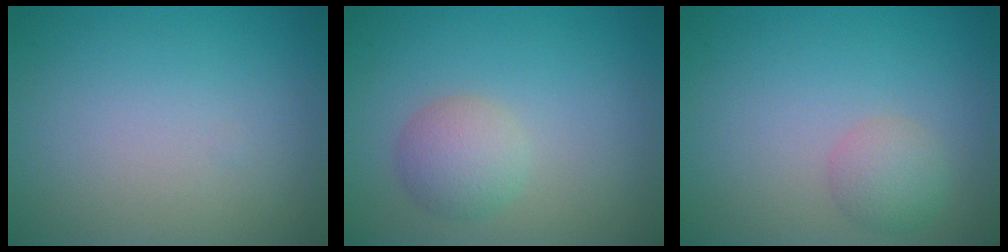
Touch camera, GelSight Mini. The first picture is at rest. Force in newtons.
{"total": 2.7, "press": 2.7, "slide": 0.2}
{"total": 2.1, "press": 2.1, "slide": 0.1}